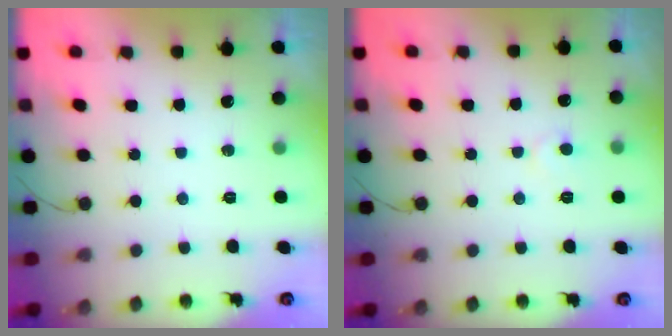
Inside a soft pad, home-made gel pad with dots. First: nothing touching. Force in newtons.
{"total": 4.7, "press": 4.6, "slide": 0.4}